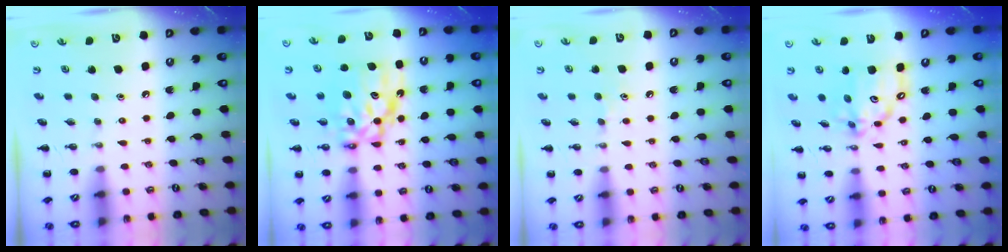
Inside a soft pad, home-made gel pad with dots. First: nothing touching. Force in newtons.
{"total": 9.7, "press": 9.4, "slide": 2.5}
{"total": 3.6, "press": 3.3, "slide": 1.4}
{"total": 13.3, "press": 12.9, "slide": 3.4}